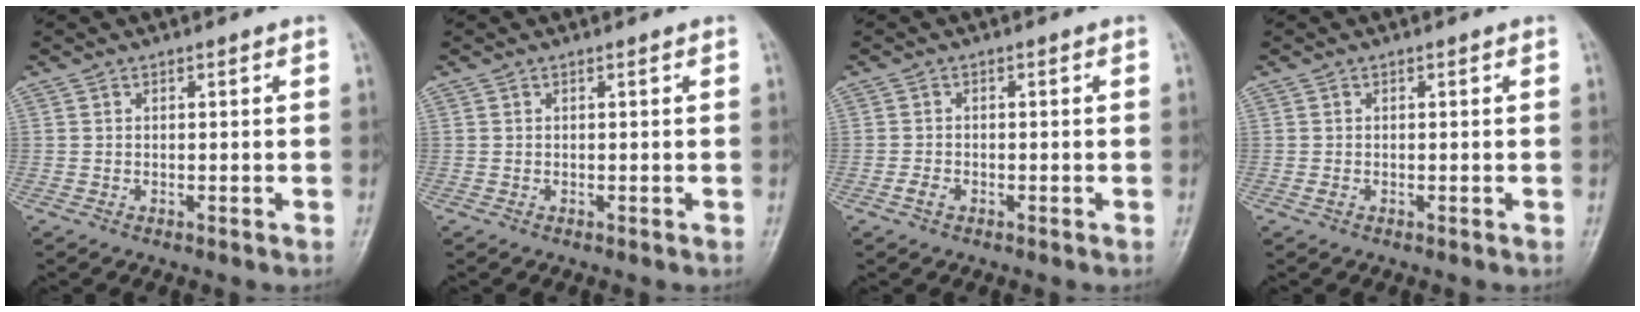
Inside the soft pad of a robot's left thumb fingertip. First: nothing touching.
{"total": 0.0}
{"total": 1.7, "force": [-1.0, 1.0, 0.9], "torque": [-0.020, 0.005, -0.020]}
{"total": 0.7, "force": [-0.3, 0.5, 0.4], "torque": [-0.010, -0.002, -0.006]}